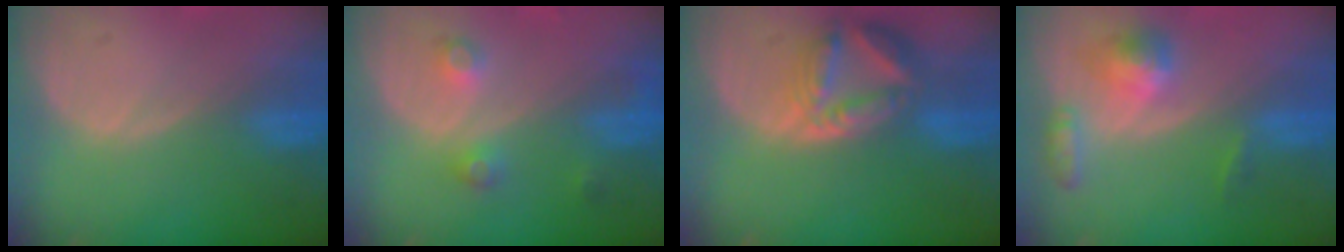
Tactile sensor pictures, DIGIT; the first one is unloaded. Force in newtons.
{"total": 3.8, "press": 3.5, "slide": 1.4}
{"total": 8.0, "press": 7.1, "slide": 3.8}
{"total": 5.6, "press": 5.1, "slide": 2.4}